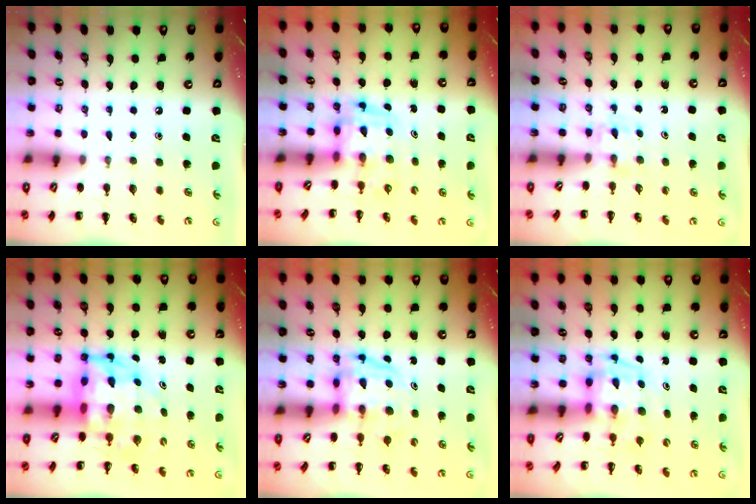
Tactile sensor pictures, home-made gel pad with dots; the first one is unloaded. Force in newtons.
{"total": 3.4, "press": 3.4, "slide": 0.6}
{"total": 2.4, "press": 2.3, "slide": 0.9}
{"total": 6.9, "press": 6.6, "slide": 2.0}
{"total": 3.9, "press": 3.9, "slide": 0.7}
{"total": 4.0, "press": 3.9, "slide": 0.7}